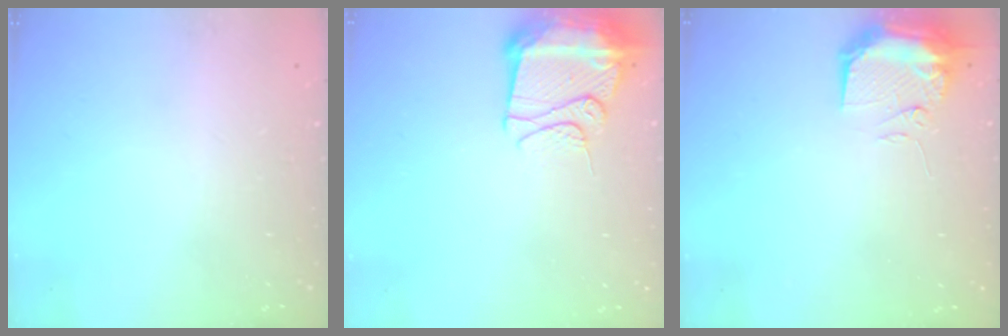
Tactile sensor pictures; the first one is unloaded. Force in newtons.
{"total": 13.1, "press": 13.1, "slide": 1.4}
{"total": 10.0, "press": 9.9, "slide": 1.6}